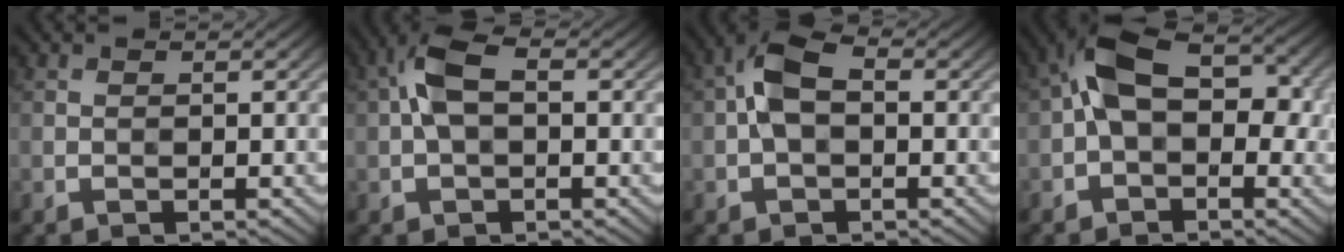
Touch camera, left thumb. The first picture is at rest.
{"total": 5.6, "force": [0.6, 3.0, 4.7], "torque": [-0.107, 0.015, 0.006]}
{"total": 5.5, "force": [0.1, 3.2, 4.4], "torque": [-0.093, 0.015, -0.005]}
{"total": 8.5, "force": [-0.1, 5.3, 6.6], "torque": [-0.114, 0.017, -0.016]}